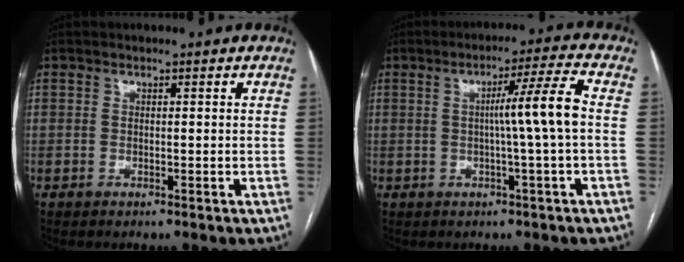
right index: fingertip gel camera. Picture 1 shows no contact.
{"total": 7.2, "force": [-0.1, -1.6, 7.0], "torque": [-0.110, 0.010, 0.002]}